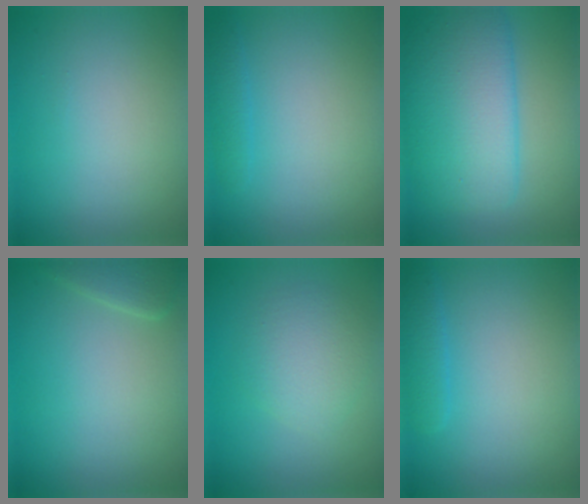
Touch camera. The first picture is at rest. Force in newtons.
{"total": 1.2, "press": 1.2, "slide": 0.1}
{"total": 7.8, "press": 7.8, "slide": 0.1}
{"total": 1.6, "press": 1.6, "slide": 0.1}
{"total": 3.0, "press": 3.0, "slide": 0.1}
{"total": 1.5, "press": 1.5, "slide": 0.2}